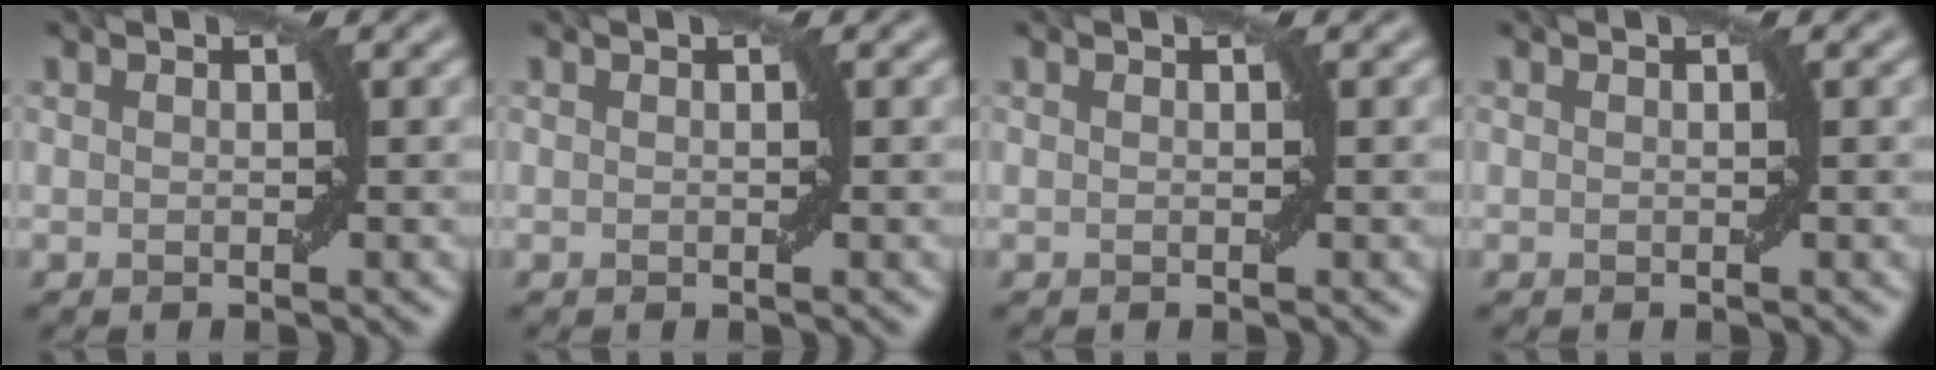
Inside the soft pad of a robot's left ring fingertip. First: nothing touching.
{"total": 0.0}
{"total": 0.0}
{"total": 0.0}